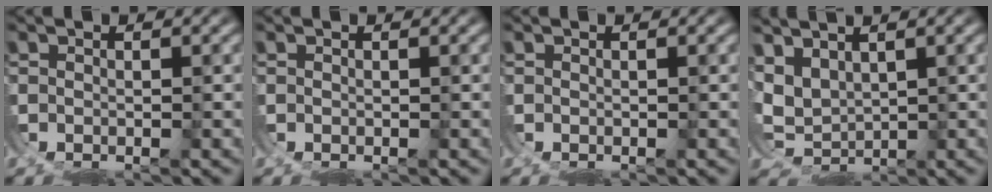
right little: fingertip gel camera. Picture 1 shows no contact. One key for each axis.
{"total": 0.0}
{"total": 0.0}
{"total": 5.7, "fx": 0.6, "fy": 5.3, "fz": 2.0, "tx": -0.085, "ty": -0.021, "tz": 0.017}